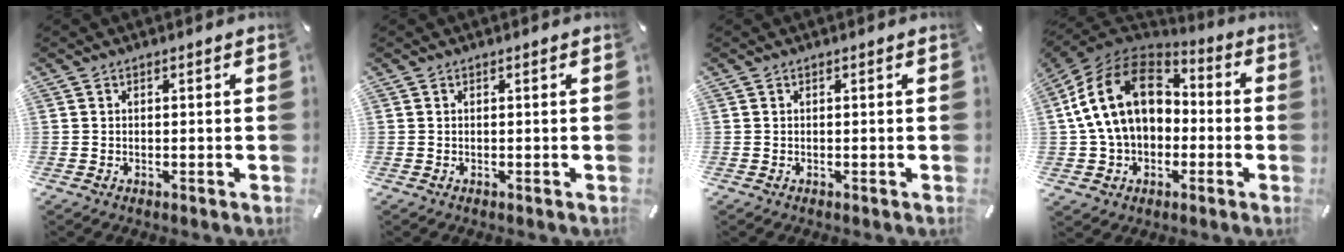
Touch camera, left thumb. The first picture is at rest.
{"total": 0.0}
{"total": 0.0}
{"total": 19.3, "force": [2.1, 14.8, 12.2], "torque": [-0.251, 0.020, 0.038]}